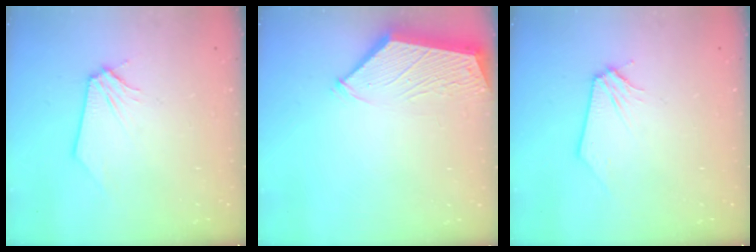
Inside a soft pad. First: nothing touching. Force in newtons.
{"total": 3.4, "press": 3.3, "slide": 0.5}
{"total": 0.0}